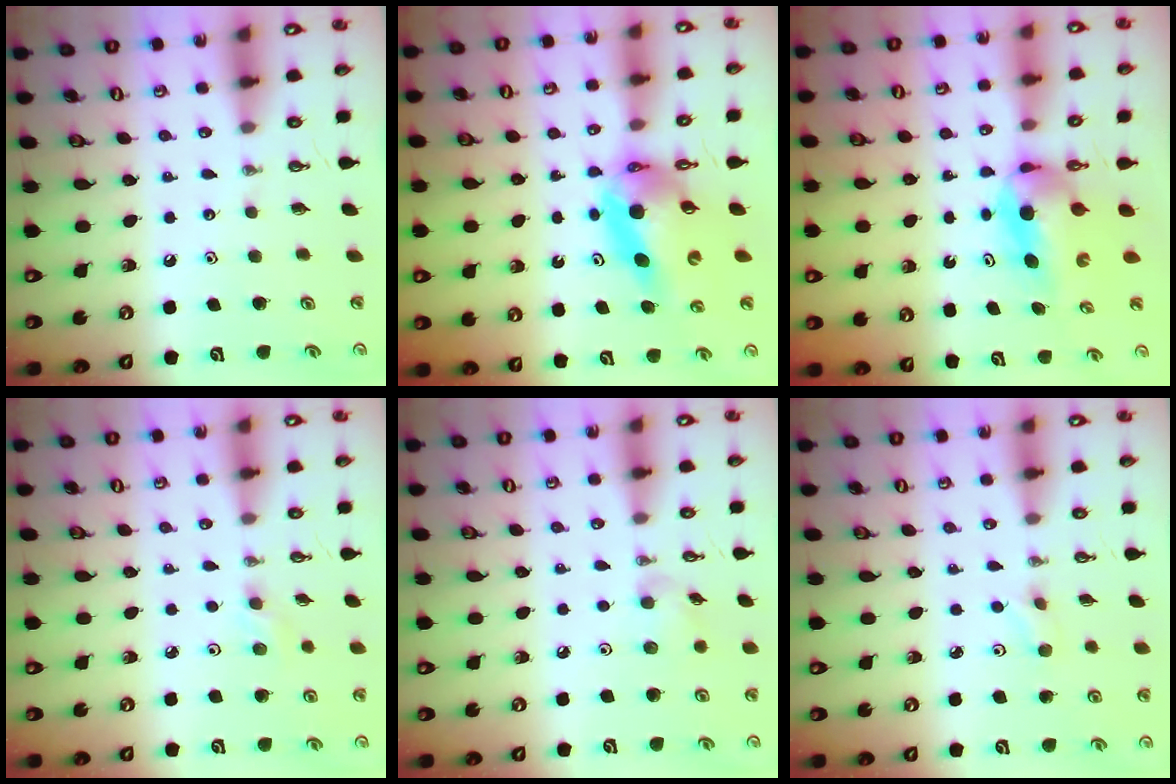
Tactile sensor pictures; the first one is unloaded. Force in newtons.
{"total": 10.9, "press": 10.9, "slide": 1.1}
{"total": 7.1, "press": 5.4, "slide": 4.6}
{"total": 2.6, "press": 2.5, "slide": 0.8}
{"total": 5.2, "press": 5.2, "slide": 0.3}
{"total": 2.5, "press": 2.4, "slide": 0.7}